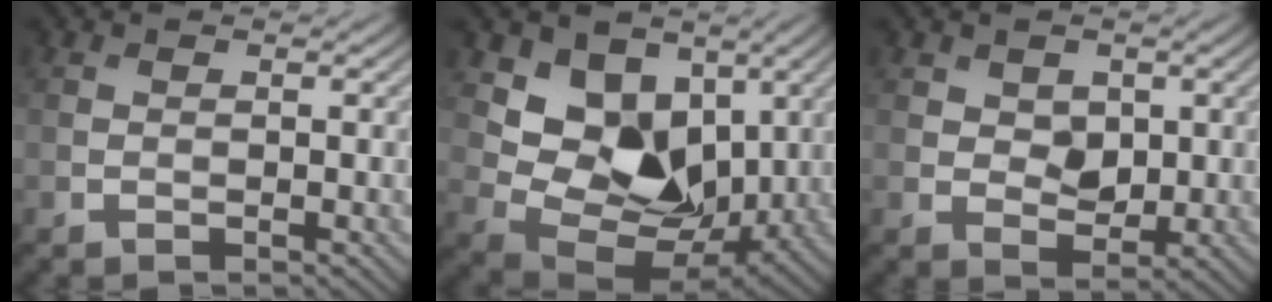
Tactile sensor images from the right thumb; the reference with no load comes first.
{"total": 9.8, "force": [2.9, 7.3, 5.8], "torque": [-0.118, -0.023, 0.050]}
{"total": 3.3, "force": [1.0, 2.5, 1.9], "torque": [-0.040, -0.005, 0.010]}